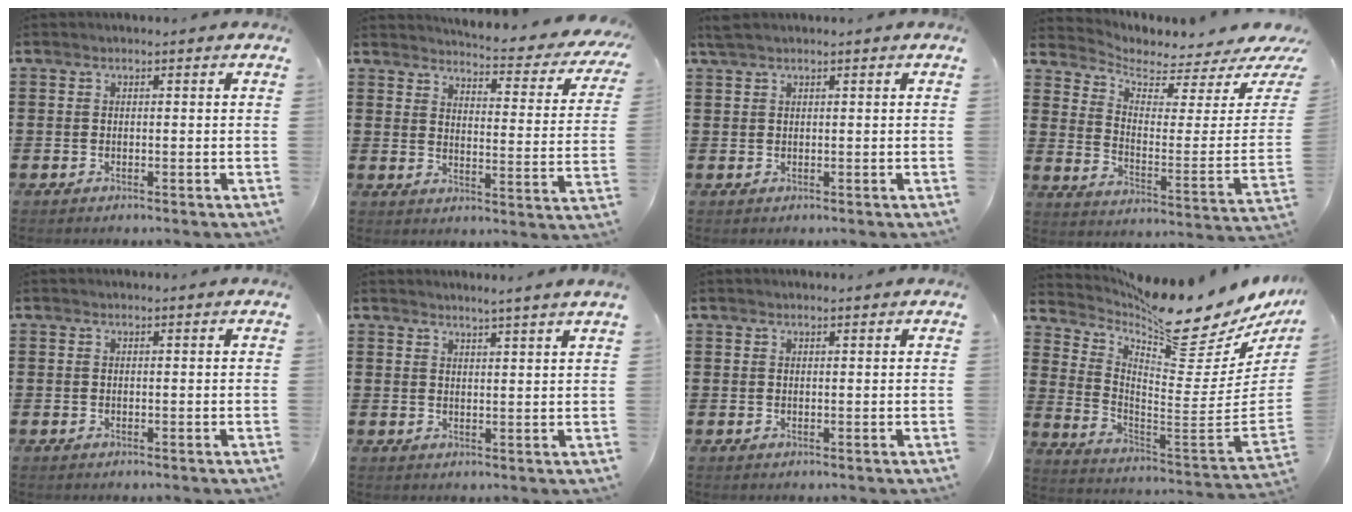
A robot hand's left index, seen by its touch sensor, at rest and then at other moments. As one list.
[{"total": 4.1, "force": [3.9, 0.0, 1.4], "torque": [-0.034, -0.041, 0.057]}, {"total": 1.1, "force": [0.9, 0.1, 0.7], "torque": [-0.015, 0.000, 0.017]}, {"total": 3.5, "force": [3.1, 1.1, 1.1], "torque": [-0.048, -0.033, 0.049]}, {"total": 0.0}, {"total": 2.7, "force": [2.5, -0.9, 0.6], "torque": [-0.015, -0.009, 0.046]}, {"total": 0.7, "force": [0.6, 0.0, 0.3], "torque": [-0.007, 0.000, 0.011]}, {"total": 10.7, "force": [9.5, 0.9, 4.8], "torque": [-0.098, -0.104, 0.151]}]